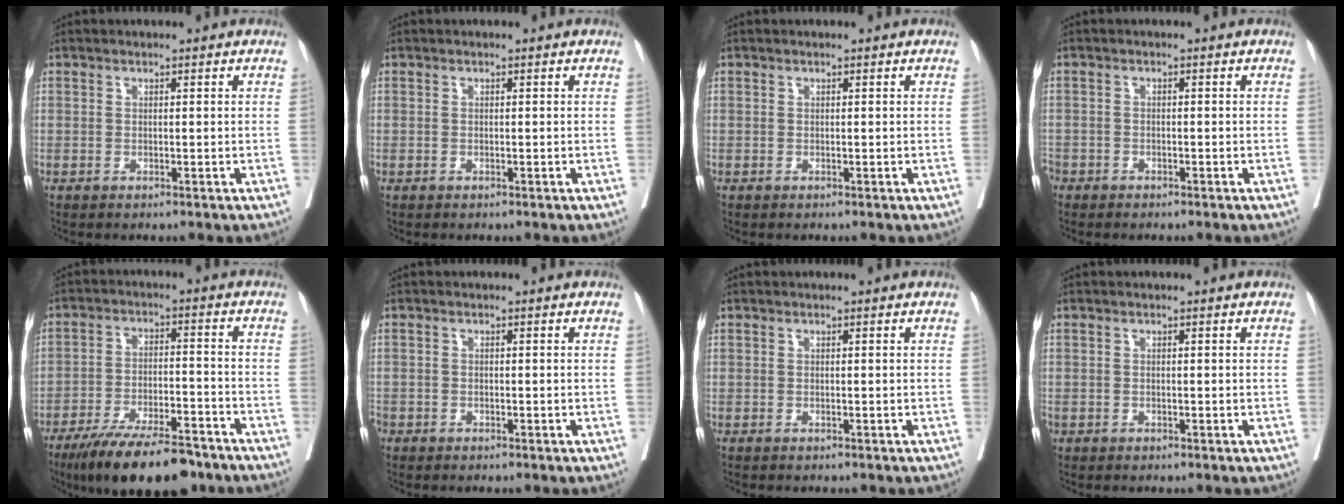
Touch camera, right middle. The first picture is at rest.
{"total": 0.0}
{"total": 0.0}
{"total": 3.5, "force": [-2.6, 2.2, 0.8], "torque": [-0.024, 0.000, -0.052]}
{"total": 15.5, "force": [-12.2, 3.7, 8.7], "torque": [-0.129, -0.008, -0.198]}
{"total": 2.4, "force": [-1.8, 1.5, 0.7], "torque": [-0.020, 0.000, -0.035]}
{"total": 0.9, "force": [-0.8, 0.2, 0.3], "torque": [-0.004, -0.001, -0.013]}
{"total": 1.1, "force": [-0.7, 0.7, 0.4], "torque": [-0.012, 0.001, -0.012]}